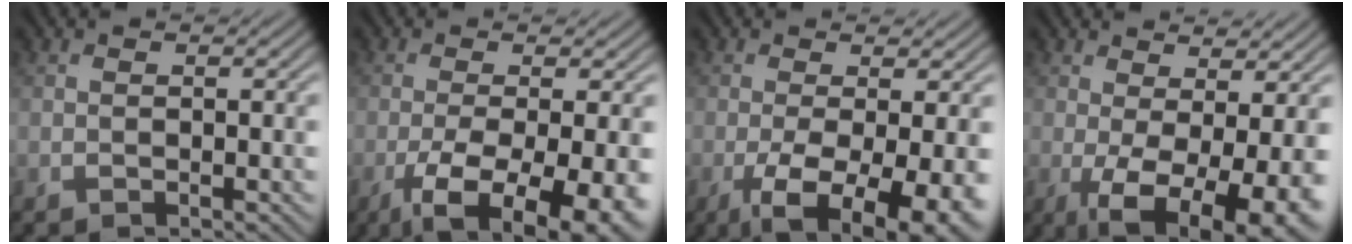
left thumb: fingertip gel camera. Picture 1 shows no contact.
{"total": 11.5, "force": [-5.0, 3.7, 9.6], "torque": [-0.173, -0.023, -0.070]}
{"total": 10.2, "force": [-3.8, 3.4, 8.8], "torque": [-0.159, -0.018, -0.052]}
{"total": 10.5, "force": [-2.0, 3.9, 9.6], "torque": [-0.149, -0.004, -0.024]}